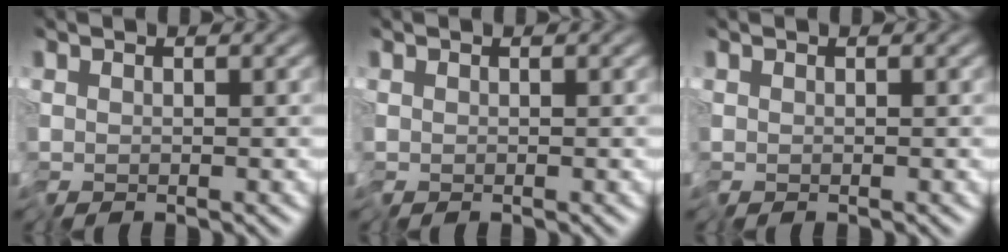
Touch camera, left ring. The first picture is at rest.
{"total": 0.0}
{"total": 0.0}